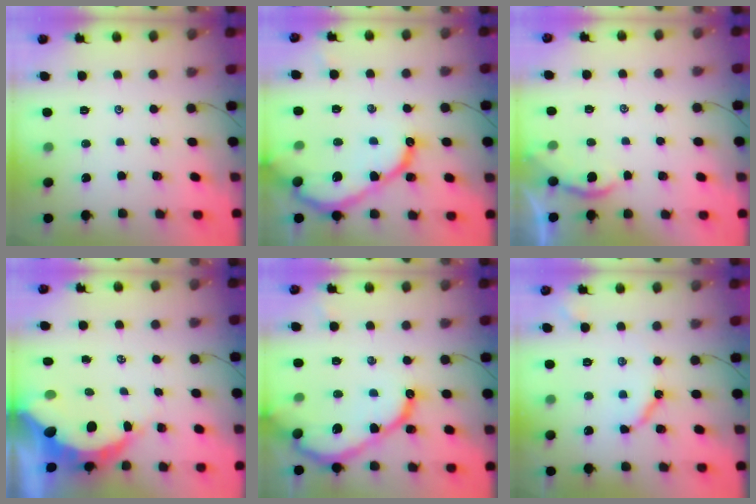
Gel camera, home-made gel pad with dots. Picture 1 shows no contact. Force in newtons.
{"total": 13.9, "press": 13.8, "slide": 1.3}
{"total": 1.7, "press": 1.7, "slide": 0.3}
{"total": 13.9, "press": 13.8, "slide": 1.6}
{"total": 13.9, "press": 13.8, "slide": 1.3}
{"total": 7.2, "press": 7.1, "slide": 0.9}